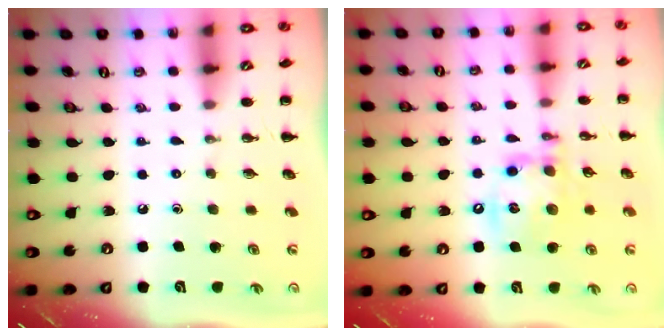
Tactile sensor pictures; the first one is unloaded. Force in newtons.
{"total": 14.7, "press": 14.5, "slide": 2.6}